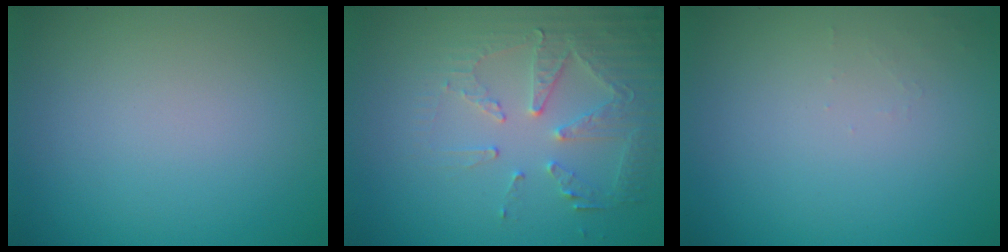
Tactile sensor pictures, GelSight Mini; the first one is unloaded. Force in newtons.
{"total": 5.2, "press": 3.8, "slide": 3.5}
{"total": 0.7, "press": 0.7, "slide": 0.1}